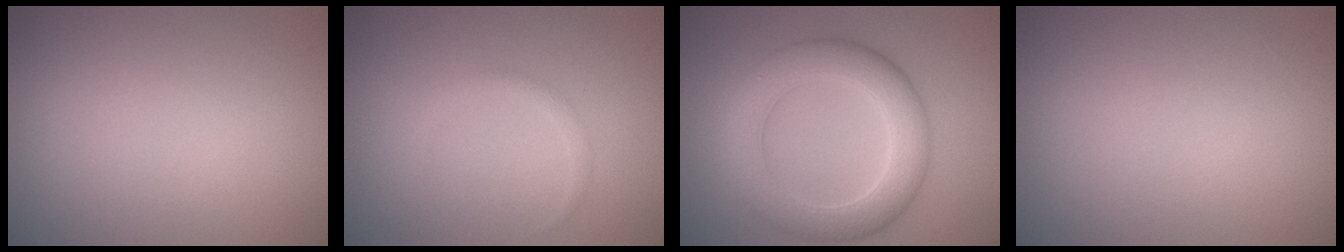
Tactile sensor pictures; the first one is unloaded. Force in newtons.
{"total": 1.0, "press": 1.0, "slide": 0.0}
{"total": 4.7, "press": 4.7, "slide": 0.5}
{"total": 0.0}